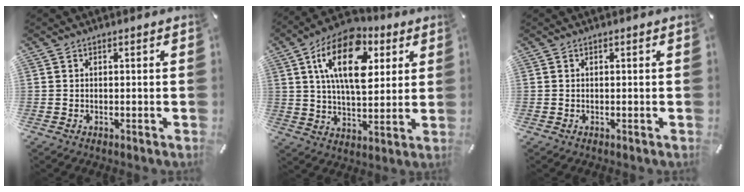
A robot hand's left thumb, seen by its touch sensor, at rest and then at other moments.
{"total": 18.5, "force": [7.0, 10.2, 13.8], "torque": [-0.238, -0.006, 0.117]}
{"total": 0.0}